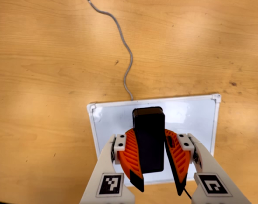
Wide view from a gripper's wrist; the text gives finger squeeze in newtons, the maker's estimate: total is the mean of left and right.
{"total": 9.0, "left": 9.3, "right": 8.8}